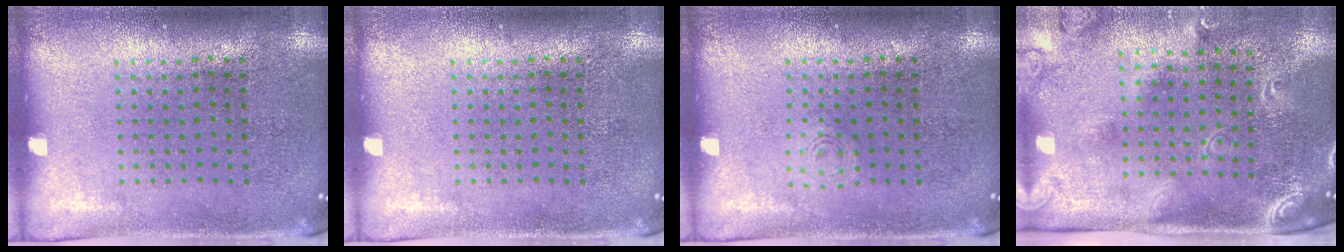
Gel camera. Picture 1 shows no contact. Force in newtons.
{"total": 0.0}
{"total": 0.8, "press": 0.8, "slide": 0.2}
{"total": 2.4, "press": 1.8, "slide": 1.6}